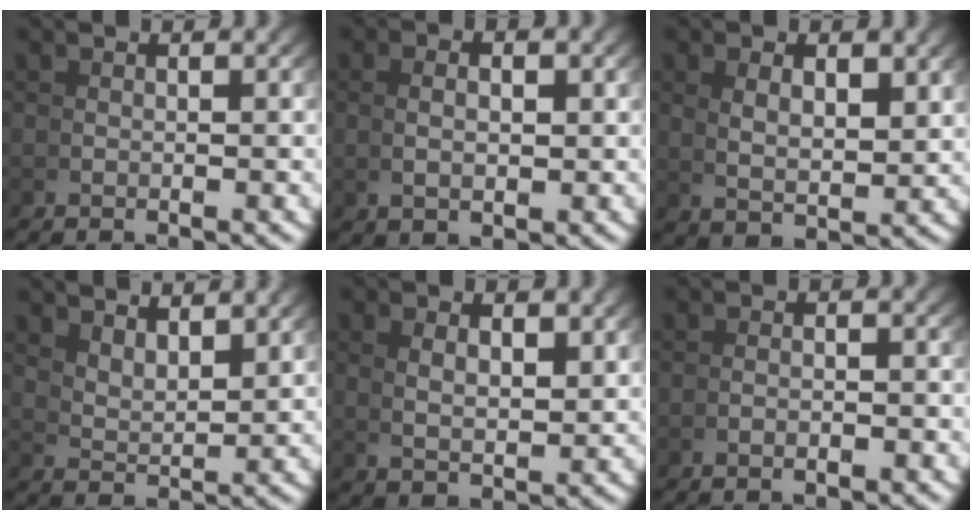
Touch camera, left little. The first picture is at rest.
{"total": 1.9, "force": [0.4, 0.6, 1.8], "torque": [-0.021, 0.002, 0.016]}
{"total": 2.8, "force": [1.4, 0.5, 2.4], "torque": [-0.041, -0.009, 0.039]}
{"total": 4.1, "force": [3.6, 0.6, 1.8], "torque": [-0.024, 0.000, 0.064]}
{"total": 2.5, "force": [1.3, 0.3, 2.1], "torque": [-0.033, -0.006, 0.036]}
{"total": 1.0, "force": [-0.8, -0.1, 0.6], "torque": [-0.007, 0.005, -0.017]}